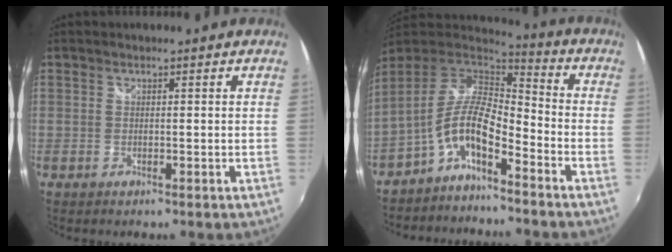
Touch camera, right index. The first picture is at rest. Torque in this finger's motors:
{"motor_torque": [0.51, -0.21, 0.87, 0.19]}